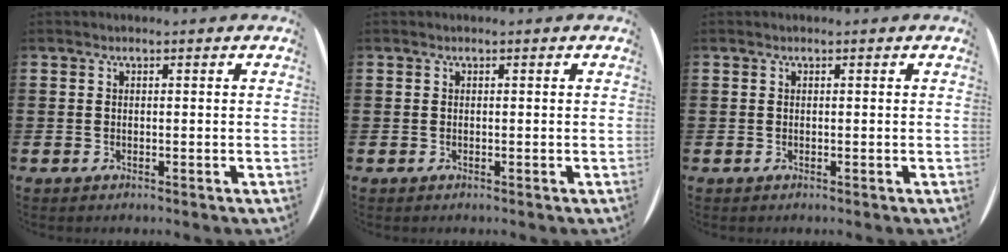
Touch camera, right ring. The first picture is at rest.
{"total": 0.0}
{"total": 0.0}